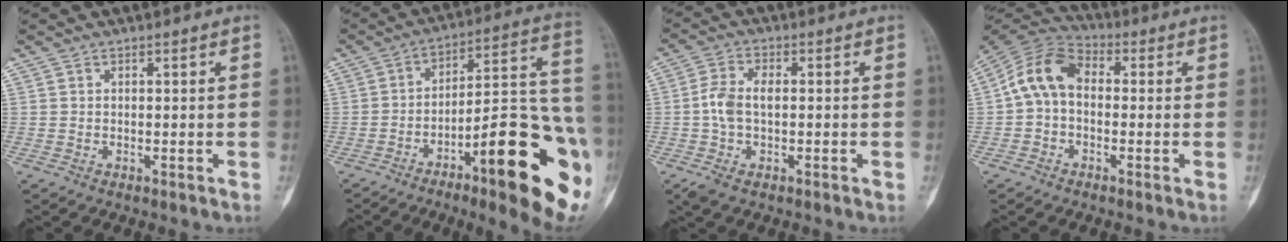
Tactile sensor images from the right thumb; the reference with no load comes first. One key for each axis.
{"total": 25.3, "fx": -10.4, "fy": 6.3, "fz": 22.2, "tx": -0.253, "ty": 0.058, "tz": -0.144}
{"total": 7.5, "fx": -0.8, "fy": 3.9, "fz": 6.3, "tx": -0.138, "ty": 0.013, "tz": -0.018}
{"total": 9.9, "fx": 0.0, "fy": 7.0, "fz": 7.1, "tx": -0.124, "ty": 0.029, "tz": -0.020}